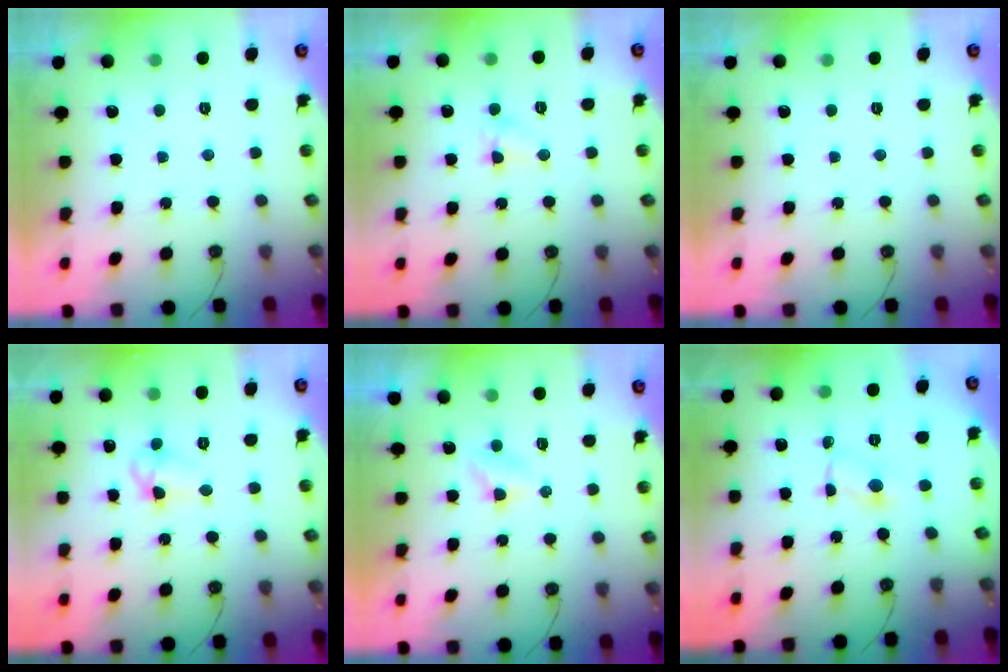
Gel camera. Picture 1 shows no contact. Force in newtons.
{"total": 4.8, "press": 4.8, "slide": 0.5}
{"total": 0.0}
{"total": 6.7, "press": 6.7, "slide": 0.6}
{"total": 2.8, "press": 2.7, "slide": 0.4}
{"total": 1.7, "press": 1.7, "slide": 0.2}